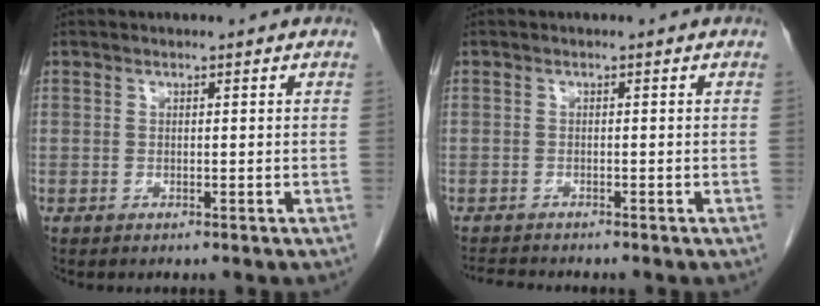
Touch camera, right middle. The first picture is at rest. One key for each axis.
{"total": 2.3, "fx": -2.3, "fy": 0.0, "fz": 0.4, "tx": -0.009, "ty": -0.011, "tz": -0.038}